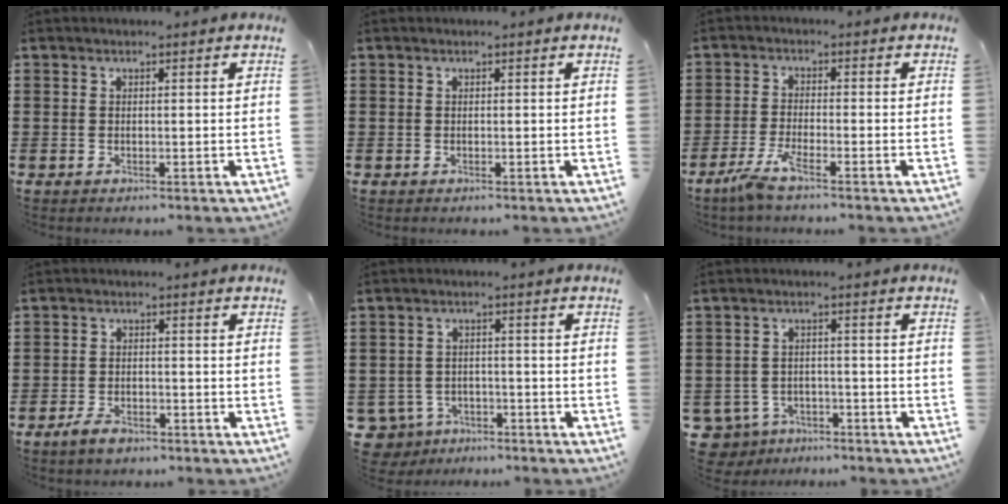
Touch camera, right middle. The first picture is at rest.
{"total": 0.0}
{"total": 3.5, "force": [-2.4, 0.1, 2.6], "torque": [-0.065, -0.009, -0.049]}
{"total": 2.6, "force": [-2.0, 1.2, 1.2], "torque": [-0.030, 0.001, -0.040]}
{"total": 3.5, "force": [-3.1, 1.6, 0.3], "torque": [-0.036, -0.006, -0.072]}
{"total": 3.6, "force": [-3.3, 1.4, 0.2], "torque": [-0.035, -0.005, -0.076]}